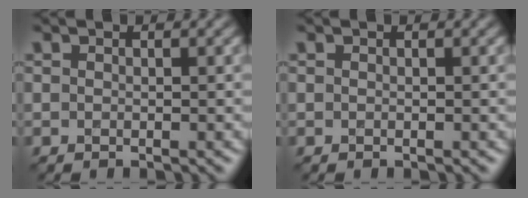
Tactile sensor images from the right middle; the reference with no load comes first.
{"total": 0.0}